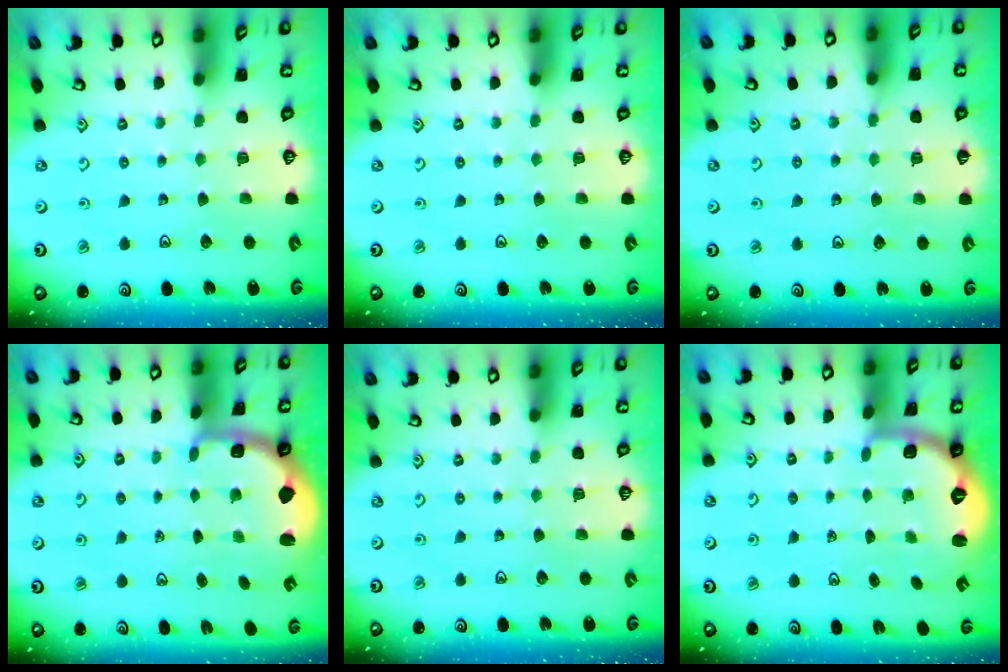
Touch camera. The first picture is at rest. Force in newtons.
{"total": 0.0}
{"total": 2.9, "press": 2.8, "slide": 0.5}
{"total": 2.3, "press": 1.3, "slide": 1.8}
{"total": 0.0}
{"total": 2.7, "press": 1.7, "slide": 2.1}